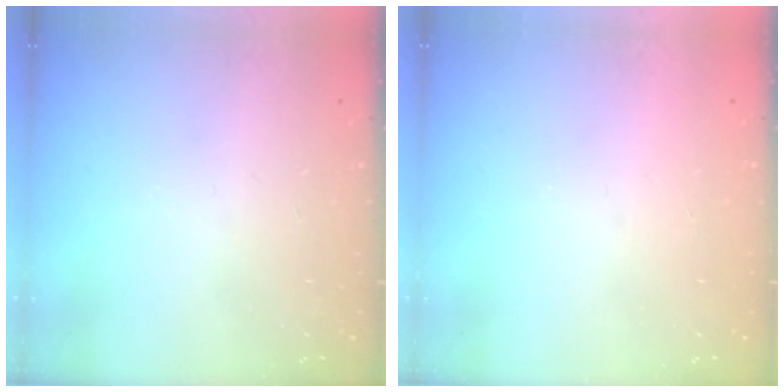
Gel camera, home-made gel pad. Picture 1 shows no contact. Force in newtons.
{"total": 1.6, "press": 1.5, "slide": 0.1}